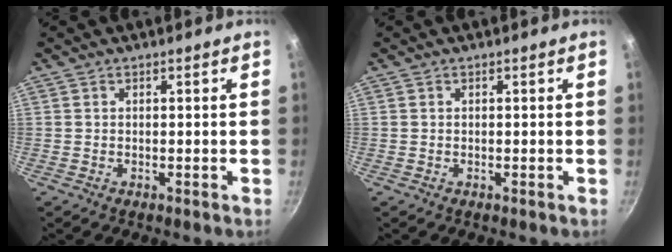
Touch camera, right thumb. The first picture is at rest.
{"total": 0.0}